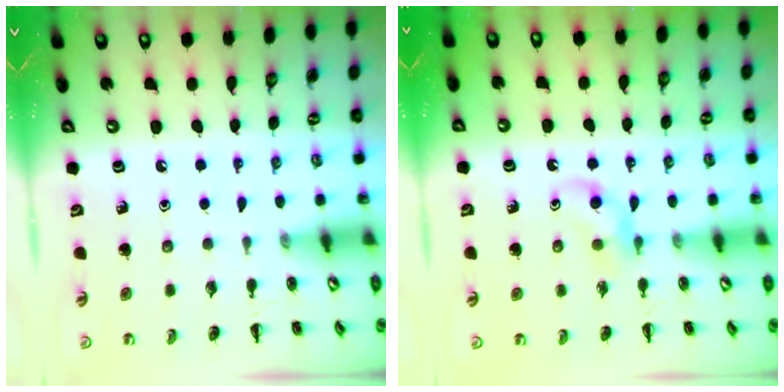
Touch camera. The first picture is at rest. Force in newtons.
{"total": 3.7, "press": 3.5, "slide": 1.2}